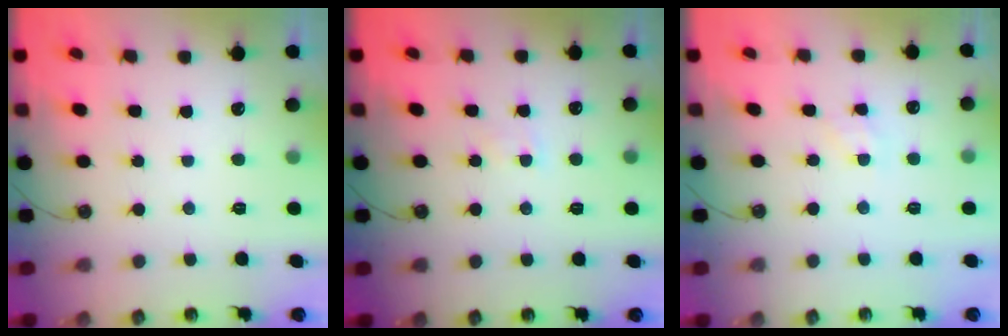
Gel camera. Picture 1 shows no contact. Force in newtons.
{"total": 2.4, "press": 2.4, "slide": 0.4}
{"total": 2.6, "press": 2.6, "slide": 0.4}